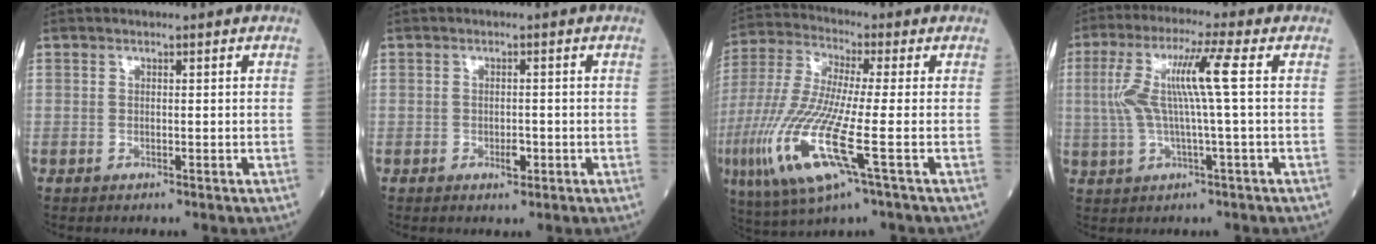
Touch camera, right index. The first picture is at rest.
{"total": 1.6, "force": [-0.7, 0.7, 1.3], "torque": [-0.018, 0.000, -0.010]}
{"total": 15.6, "force": [-5.0, 1.5, 14.7], "torque": [-0.334, -0.029, -0.098]}
{"total": 9.0, "force": [1.0, -0.6, 9.0], "torque": [-0.187, 0.019, 0.019]}